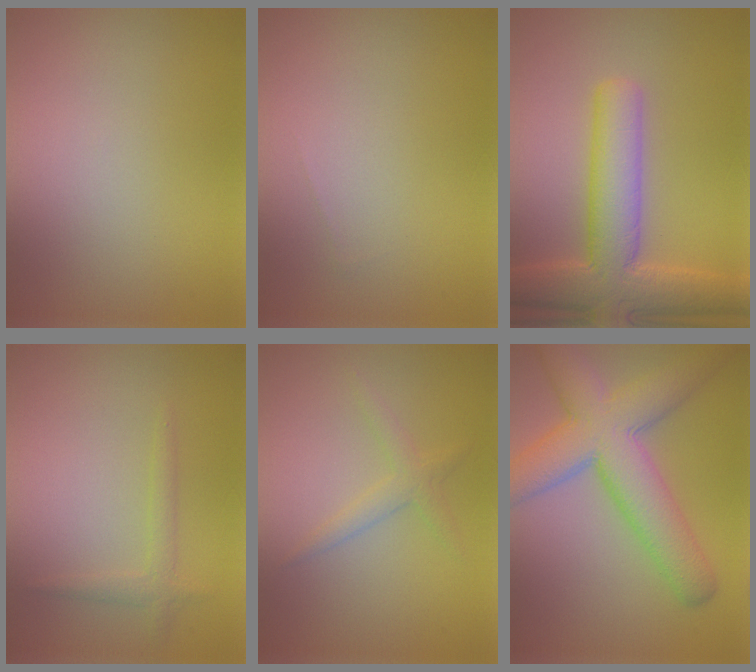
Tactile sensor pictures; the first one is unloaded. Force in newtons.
{"total": 0.0}
{"total": 7.6, "press": 7.6, "slide": 0.5}
{"total": 1.4, "press": 1.4, "slide": 0.1}
{"total": 1.7, "press": 1.7, "slide": 0.1}
{"total": 9.0, "press": 9.0, "slide": 0.4}